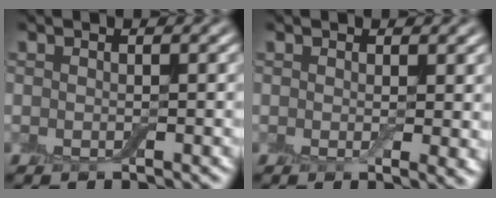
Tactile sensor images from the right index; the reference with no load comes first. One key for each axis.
{"total": 1.7, "fx": 0.4, "fy": 0.3, "fz": 1.6, "tx": -0.019, "ty": -0.008, "tz": 0.007}